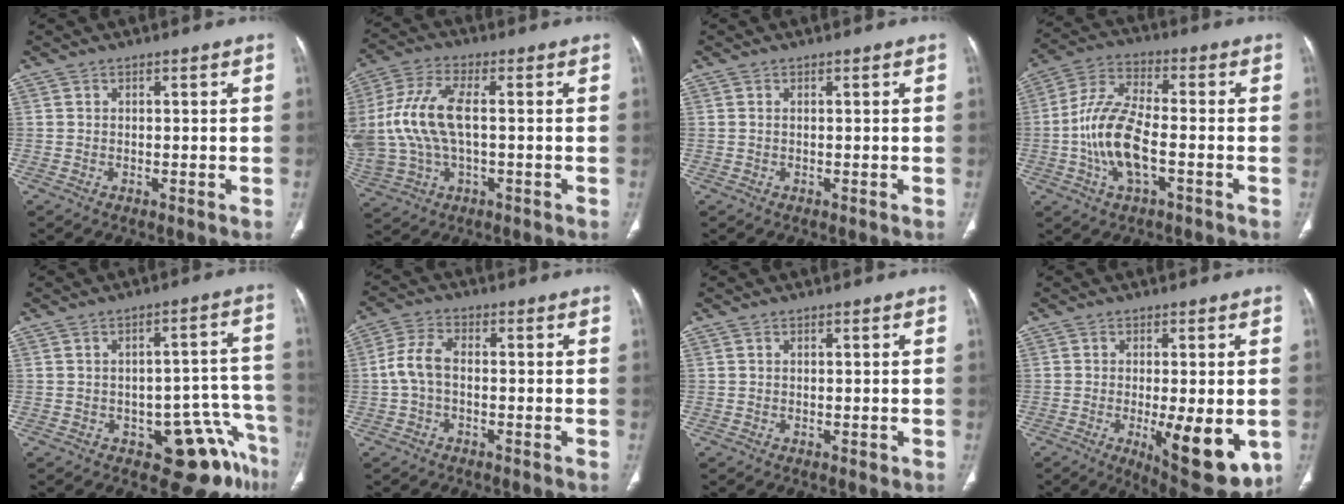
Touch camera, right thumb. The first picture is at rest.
{"total": 15.4, "force": [0.5, 8.0, 13.2], "torque": [-0.313, 0.019, 0.016]}
{"total": 0.0}
{"total": 12.7, "force": [-2.9, 5.3, 11.2], "torque": [-0.232, 0.025, -0.059]}
{"total": 11.0, "force": [-6.8, 4.9, 7.1], "torque": [-0.032, 0.060, -0.086]}
{"total": 5.5, "force": [-0.7, 3.0, 4.6], "torque": [-0.099, 0.017, -0.021]}
{"total": 0.5, "force": [0.0, 0.3, 0.4], "torque": [-0.005, -0.001, 0.003]}
{"total": 13.7, "force": [-3.3, 4.6, 12.5], "torque": [-0.161, -0.025, -0.035]}